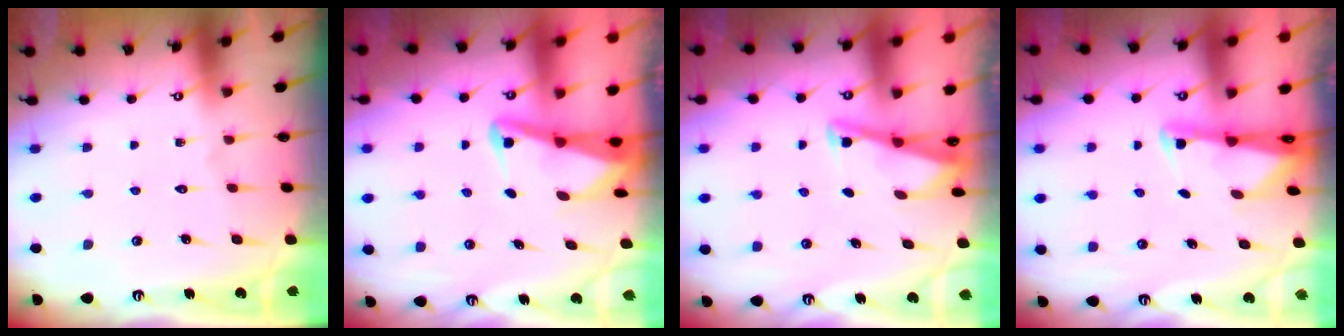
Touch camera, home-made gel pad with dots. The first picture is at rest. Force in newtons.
{"total": 3.0, "press": 3.0, "slide": 0.7}
{"total": 2.9, "press": 2.9, "slide": 0.4}
{"total": 2.0, "press": 2.0, "slide": 0.3}